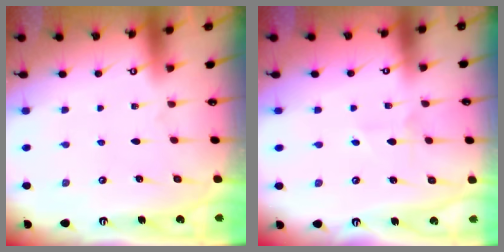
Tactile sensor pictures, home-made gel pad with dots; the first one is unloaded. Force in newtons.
{"total": 2.1, "press": 2.1, "slide": 0.2}